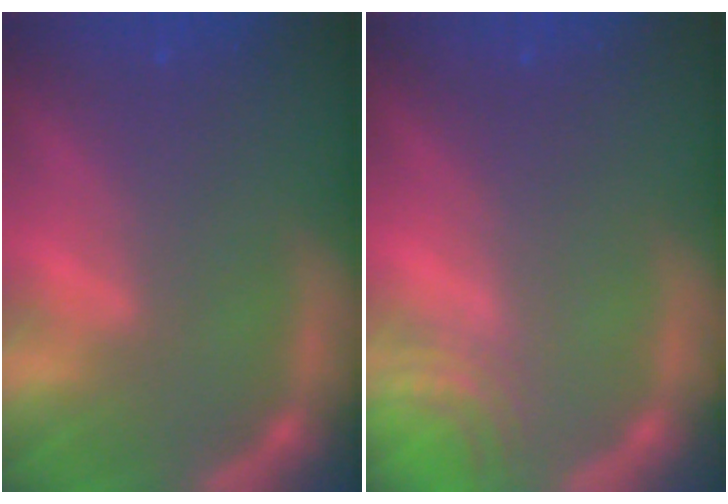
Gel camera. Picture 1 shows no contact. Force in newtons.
{"total": 2.5}